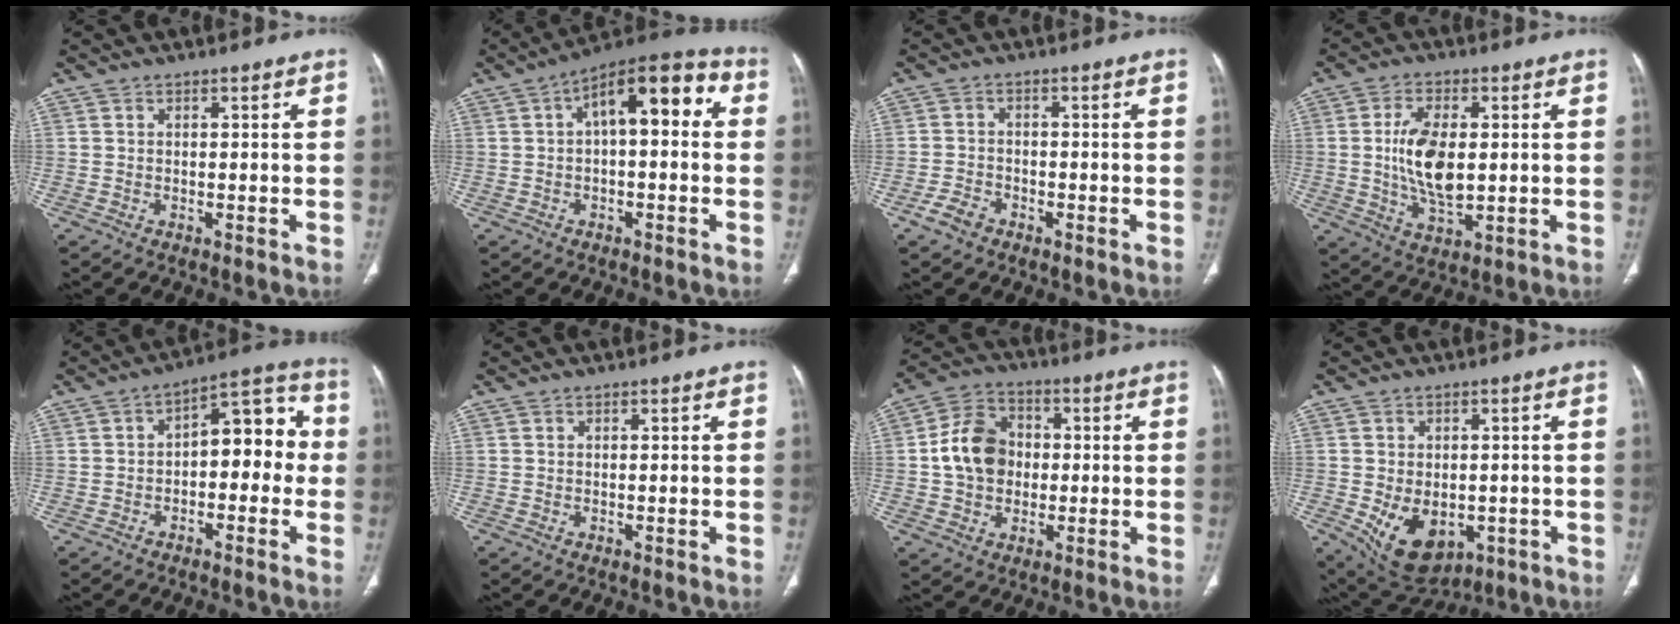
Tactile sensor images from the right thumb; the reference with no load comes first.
{"total": 13.5, "force": [2.3, 6.1, 11.9], "torque": [-0.150, 0.043, 0.028]}
{"total": 3.4, "force": [-2.1, 2.2, 1.5], "torque": [-0.028, 0.015, -0.037]}
{"total": 11.2, "force": [0.6, 5.7, 9.6], "torque": [-0.180, -0.009, 0.017]}
{"total": 11.3, "force": [-0.8, 6.4, 9.3], "torque": [-0.082, 0.048, -0.024]}
{"total": 0.0}
{"total": 11.2, "force": [0.1, 9.0, 6.8], "torque": [-0.101, 0.022, -0.005]}
{"total": 11.3, "force": [-3.2, 7.8, 7.5], "torque": [-0.100, -0.003, -0.027]}